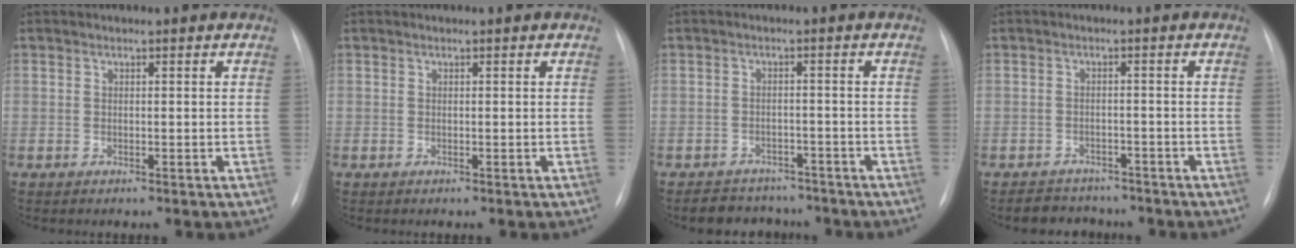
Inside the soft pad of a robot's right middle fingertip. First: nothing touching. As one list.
[{"total": 0.0}, {"total": 7.2, "force": [-6.3, 3.4, 0.9], "torque": [-0.005, 0.009, -0.081]}, {"total": 5.5, "force": [-4.8, 2.5, 0.6], "torque": [-0.005, 0.006, -0.066]}]